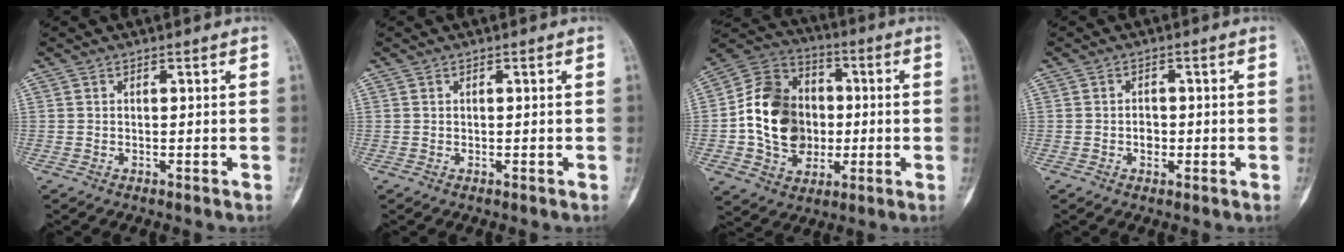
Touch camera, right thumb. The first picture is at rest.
{"total": 0.0}
{"total": 17.7, "force": [-0.9, 14.1, 10.7], "torque": [-0.154, 0.025, -0.016]}
{"total": 2.0, "force": [-0.5, 1.6, 1.0], "torque": [-0.007, 0.006, -0.011]}